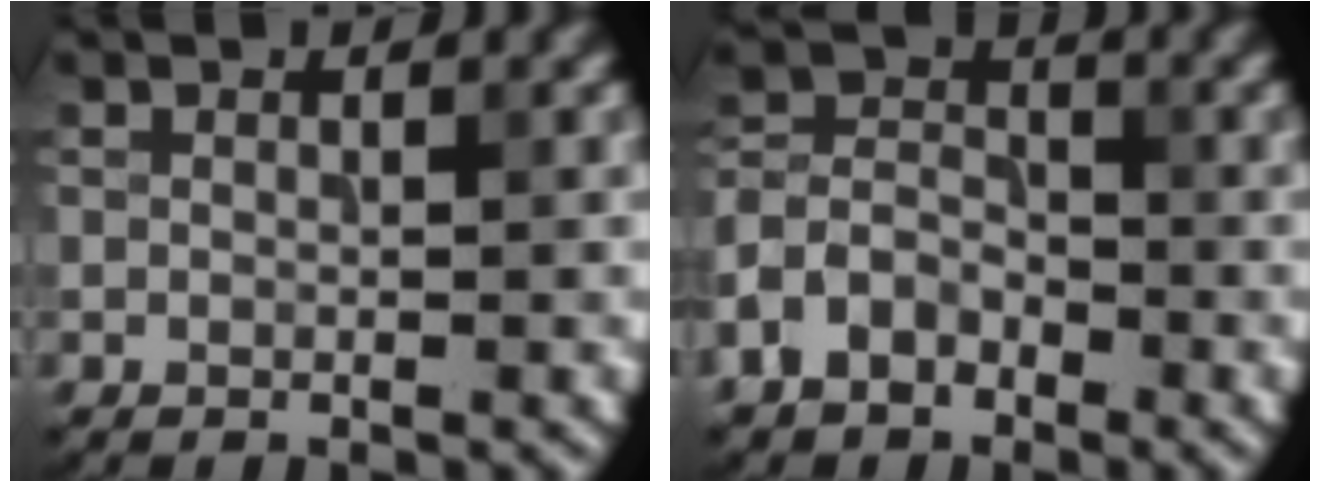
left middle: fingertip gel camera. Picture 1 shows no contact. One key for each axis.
{"total": 4.5, "fx": -2.8, "fy": 3.0, "fz": 1.9, "tx": -0.043, "ty": 0.004, "tz": -0.061}